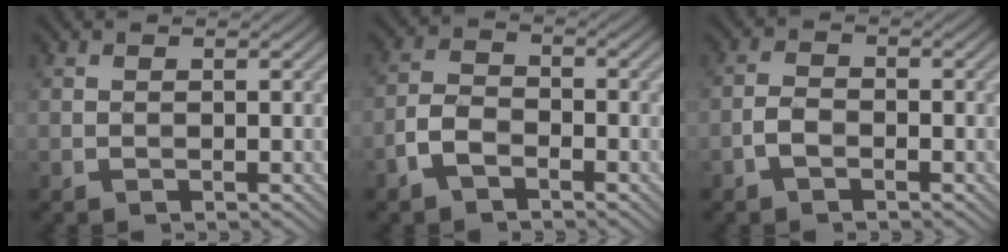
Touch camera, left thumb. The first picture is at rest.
{"total": 3.9, "force": [-2.5, 2.1, 2.2], "torque": [-0.046, 0.003, -0.060]}
{"total": 2.2, "force": [-1.3, 1.1, 1.4], "torque": [-0.026, 0.005, -0.031]}